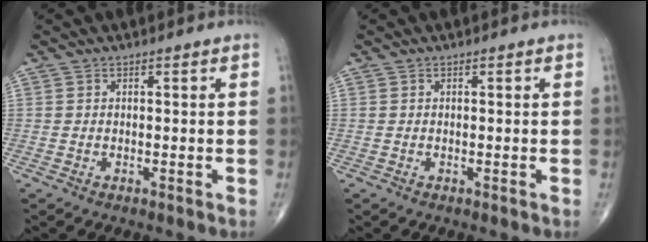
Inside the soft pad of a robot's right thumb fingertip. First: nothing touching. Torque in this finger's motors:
{"motor_torque": [-0.01, 0.01, -0.03, 0.03, 0.00]}